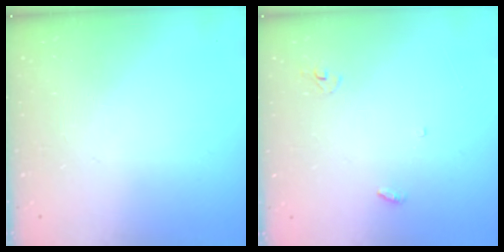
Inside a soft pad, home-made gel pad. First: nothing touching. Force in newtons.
{"total": 3.3, "press": 3.2, "slide": 0.3}